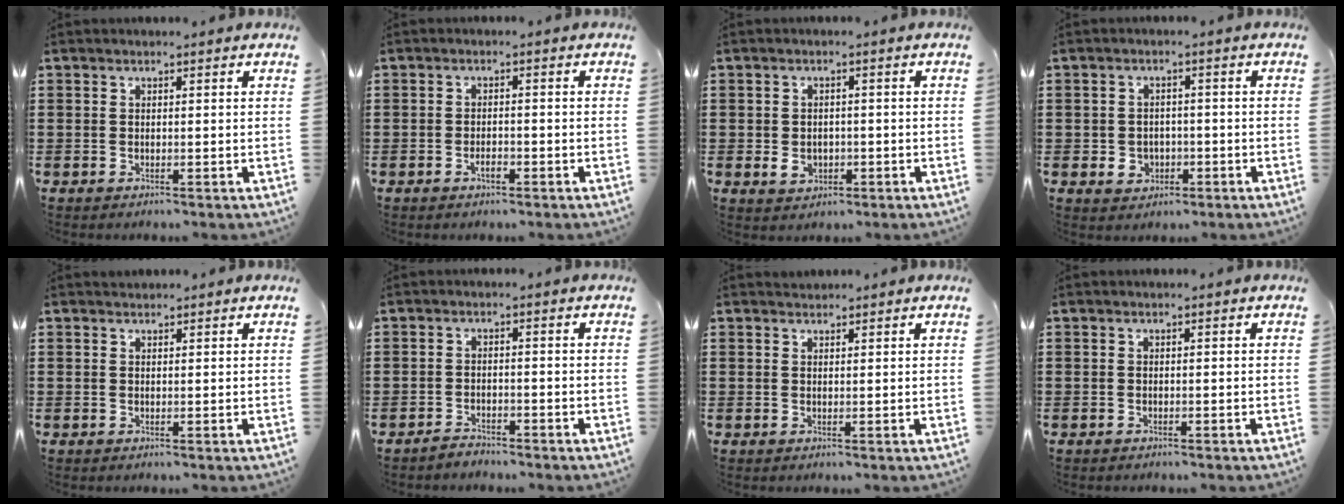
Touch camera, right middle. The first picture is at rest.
{"total": 1.9, "force": [-1.1, 0.7, 1.4], "torque": [-0.028, 0.001, -0.020]}
{"total": 2.4, "force": [-0.4, 1.8, 1.5], "torque": [-0.023, -0.001, -0.010]}
{"total": 2.3, "force": [-0.6, 2.0, 0.8], "torque": [-0.023, 0.003, -0.016]}
{"total": 0.6, "force": [0.6, 0.3, -0.1], "torque": [0.000, 0.001, 0.011]}
{"total": 1.9, "force": [-1.9, 0.3, 0.1], "torque": [-0.009, 0.003, -0.040]}
{"total": 0.9, "force": [0.8, 0.3, -0.1], "torque": [0.000, 0.000, 0.017]}
{"total": 0.0}